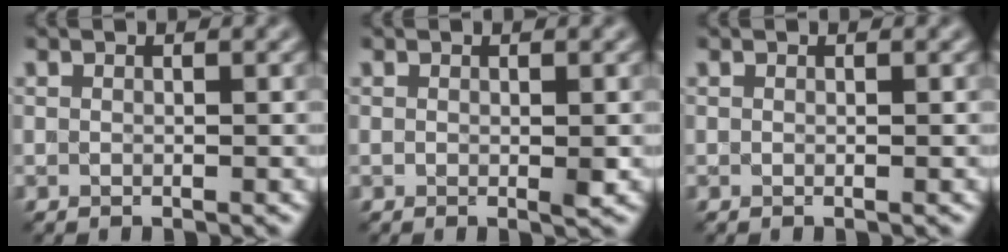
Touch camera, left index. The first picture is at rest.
{"total": 0.6, "force": [-0.1, -0.1, 0.5], "torque": [-0.008, -0.002, 0.000]}
{"total": 0.0}